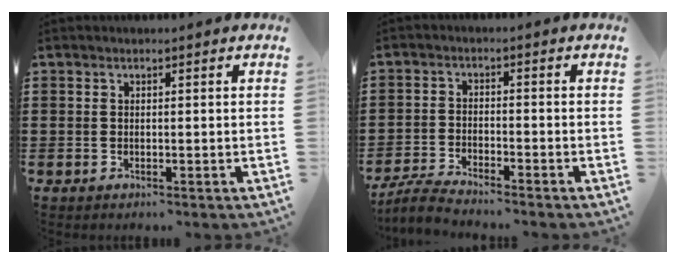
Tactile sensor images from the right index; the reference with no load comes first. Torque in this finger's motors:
{"motor_torque": [-0.28, 0.55, -0.03, -0.03]}